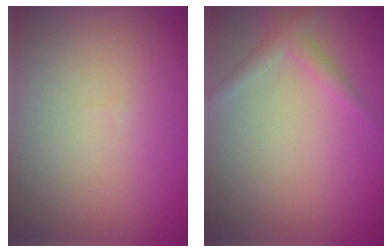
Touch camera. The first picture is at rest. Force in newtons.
{"total": 1.6, "press": 1.6, "slide": 0.1}